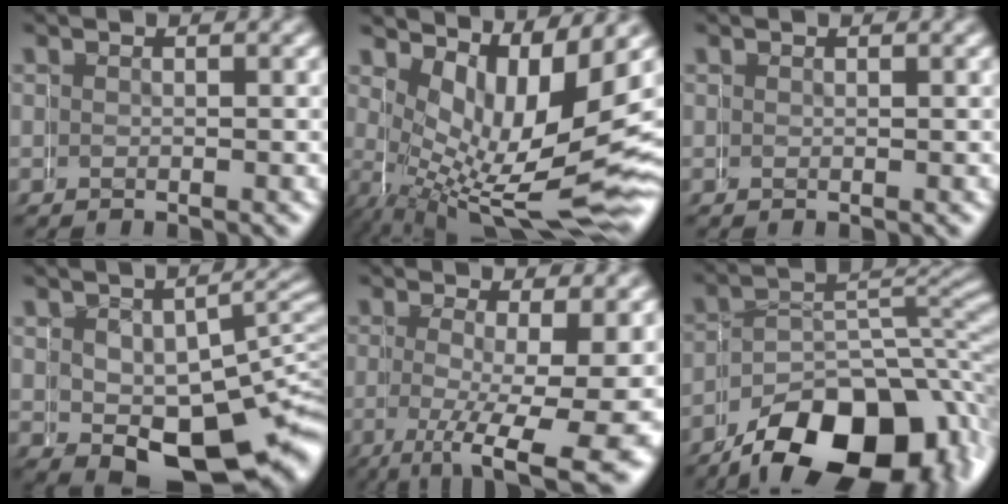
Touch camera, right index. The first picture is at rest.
{"total": 7.9, "force": [0.3, 2.6, 7.5], "torque": [-0.128, -0.047, 0.032]}
{"total": 0.0}
{"total": 8.9, "force": [-2.7, 5.1, 6.8], "torque": [-0.084, -0.043, -0.013]}
{"total": 6.3, "force": [-2.0, 1.1, 5.9], "torque": [-0.106, -0.034, -0.010]}
{"total": 13.0, "force": [-6.4, 6.6, 9.2], "torque": [-0.114, -0.035, -0.084]}